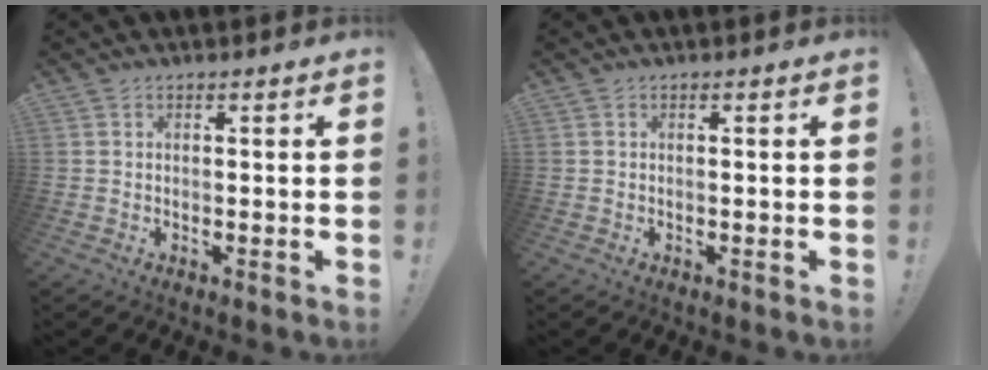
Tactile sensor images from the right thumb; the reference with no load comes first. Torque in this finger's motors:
{"motor_torque": [-0.14, 0.08, -0.01, 0.03, 0.00]}